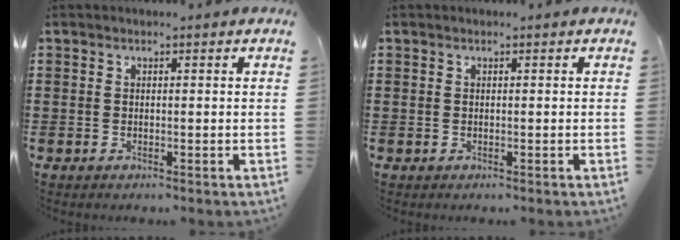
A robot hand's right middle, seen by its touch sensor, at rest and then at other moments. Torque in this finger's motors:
{"motor_torque": [0.00, 0.00, 0.02, 0.01]}